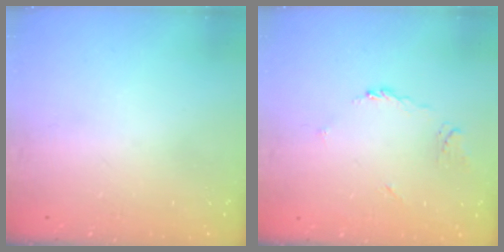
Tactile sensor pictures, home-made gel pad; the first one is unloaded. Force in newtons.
{"total": 3.6, "press": 3.5, "slide": 0.5}